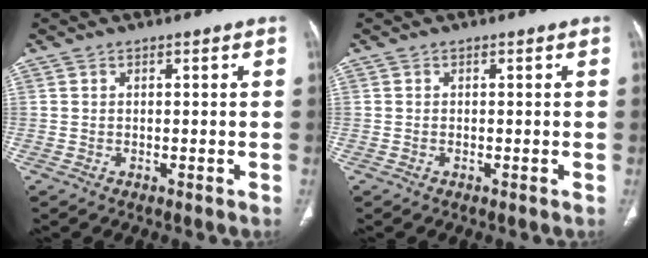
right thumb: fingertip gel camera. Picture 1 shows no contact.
{"total": 0.0}